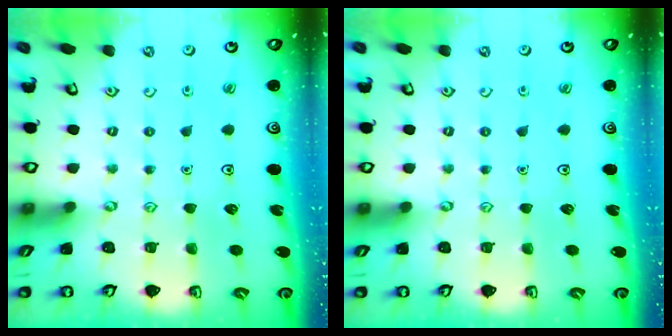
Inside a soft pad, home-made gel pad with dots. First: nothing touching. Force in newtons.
{"total": 0.0}